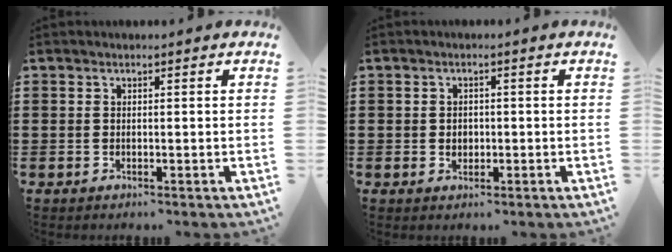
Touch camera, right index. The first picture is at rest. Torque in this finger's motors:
{"motor_torque": [0.49, -0.15, 0.01, 0.04]}